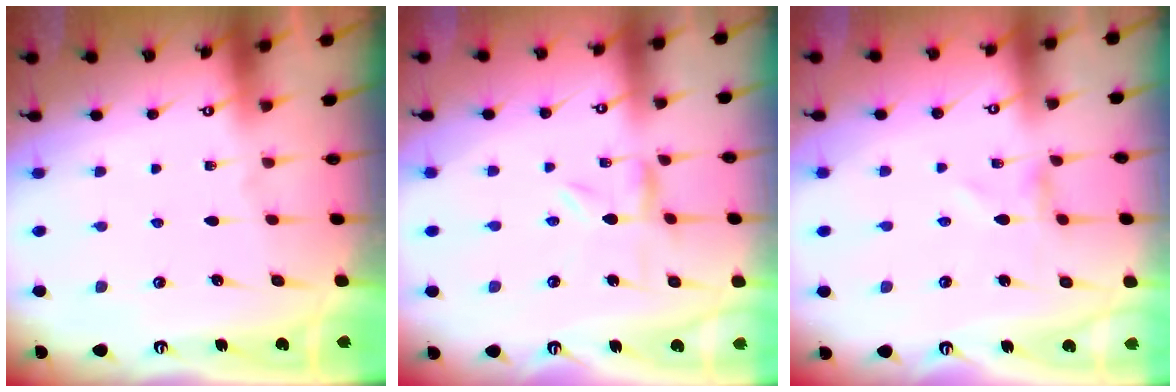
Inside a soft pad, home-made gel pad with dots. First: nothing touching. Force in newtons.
{"total": 1.4, "press": 1.4, "slide": 0.2}
{"total": 0.0}